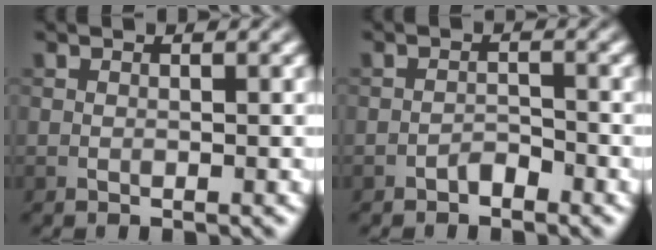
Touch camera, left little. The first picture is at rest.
{"total": 1.3, "force": [-1.0, 0.6, 0.5], "torque": [-0.006, 0.006, -0.020]}